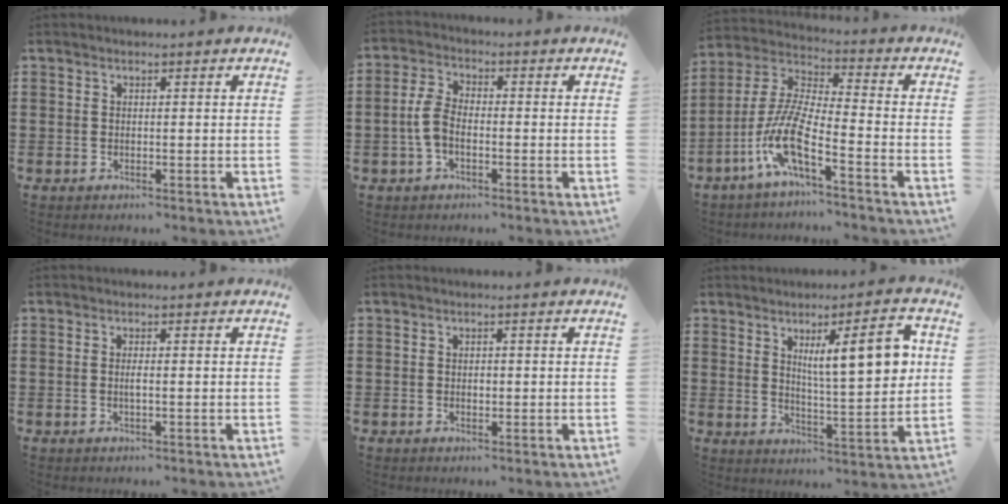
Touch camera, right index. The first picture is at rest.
{"total": 4.7, "force": [-1.4, 2.4, 3.8], "torque": [-0.105, -0.008, -0.036]}
{"total": 10.0, "force": [-5.7, 1.4, 8.1], "torque": [-0.194, -0.024, -0.117]}
{"total": 1.2, "force": [-0.3, 0.0, 1.2], "torque": [-0.024, -0.005, -0.005]}
{"total": 0.9, "force": [-0.1, 0.4, 0.8], "torque": [-0.018, -0.002, -0.002]}
{"total": 10.3, "force": [3.3, 2.4, 9.5], "torque": [-0.150, -0.005, 0.049]}